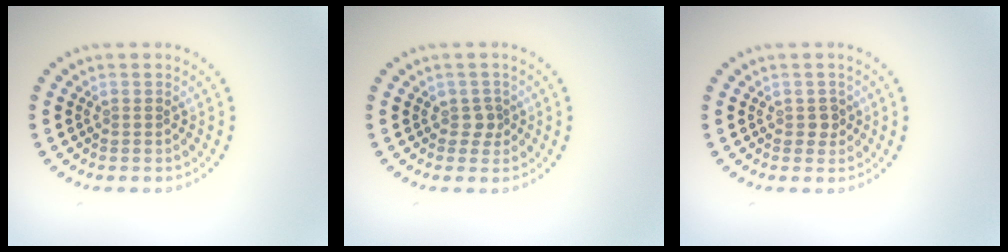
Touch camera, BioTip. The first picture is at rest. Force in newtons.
{"total": 1.3, "press": 1.0, "slide": 0.7}
{"total": 1.0, "press": 0.9, "slide": 0.3}